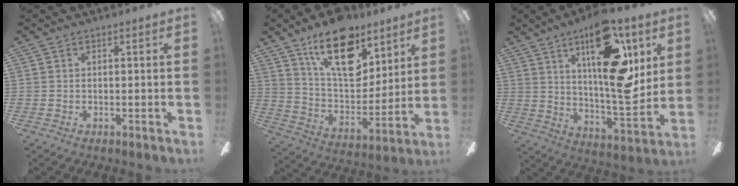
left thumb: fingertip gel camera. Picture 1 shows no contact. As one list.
[{"total": 21.8, "force": [13.3, 11.3, 13.2], "torque": [-0.208, -0.067, 0.233]}, {"total": 24.6, "force": [11.8, 9.1, 19.5], "torque": [-0.285, -0.062, 0.190]}]